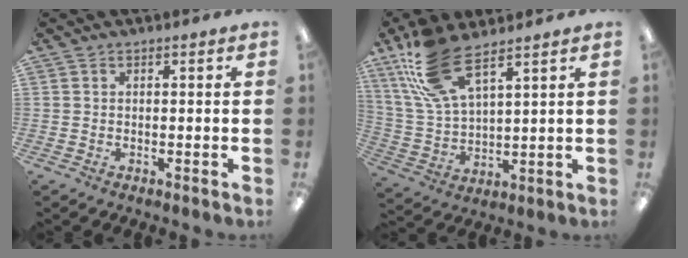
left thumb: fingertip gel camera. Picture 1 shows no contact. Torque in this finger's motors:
{"motor_torque": [0.15, 0.13, 1.37, -1.40, 0.15]}